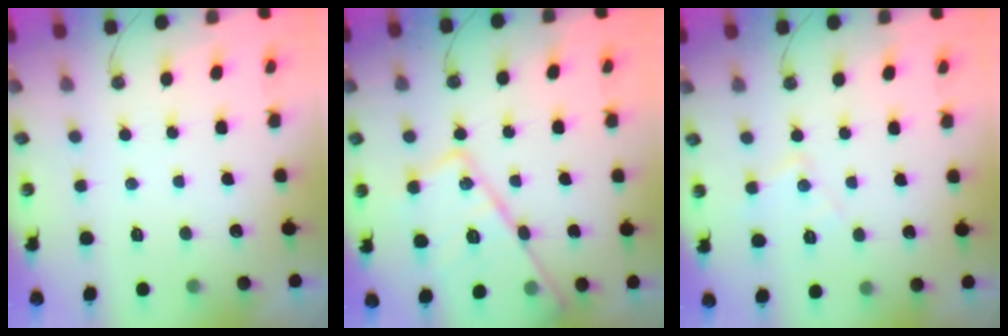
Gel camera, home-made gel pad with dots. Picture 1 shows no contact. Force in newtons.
{"total": 19.1, "press": 19.0, "slide": 1.4}
{"total": 6.9, "press": 6.9, "slide": 0.5}